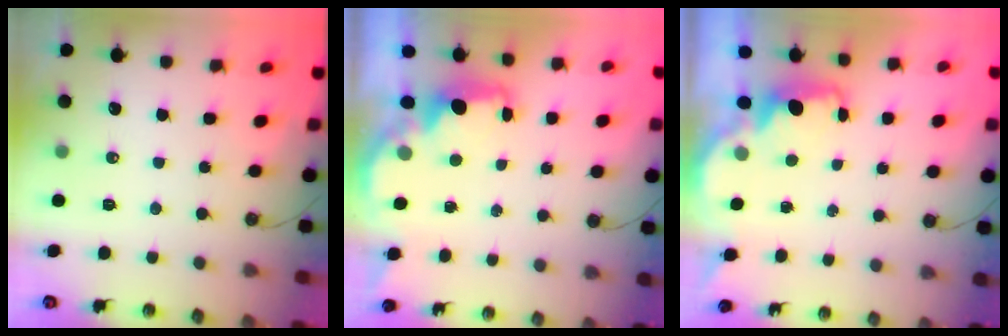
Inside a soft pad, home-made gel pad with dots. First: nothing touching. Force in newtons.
{"total": 2.3, "press": 2.2, "slide": 0.7}
{"total": 1.8, "press": 1.6, "slide": 0.7}